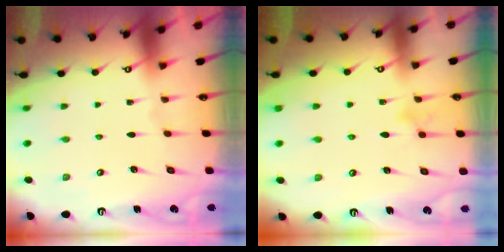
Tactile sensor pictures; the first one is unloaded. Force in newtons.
{"total": 8.9, "press": 8.9, "slide": 0.8}